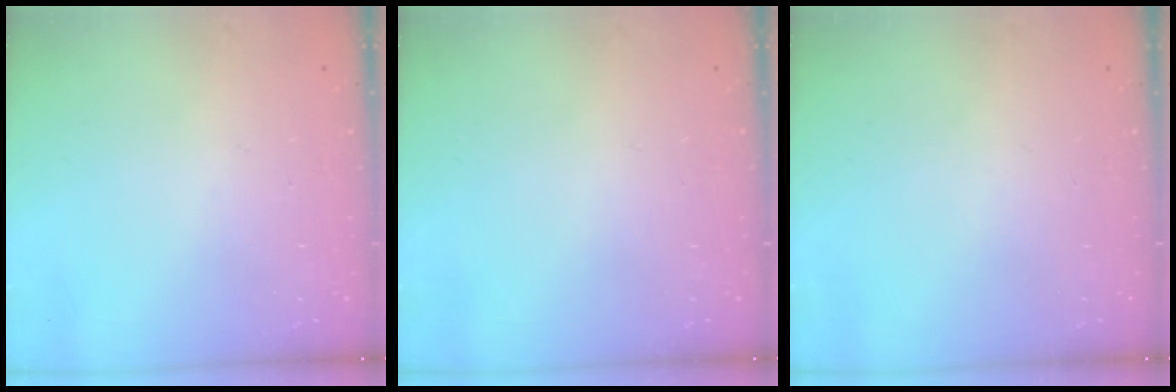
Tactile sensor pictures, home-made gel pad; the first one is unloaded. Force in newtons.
{"total": 0.0}
{"total": 0.0}